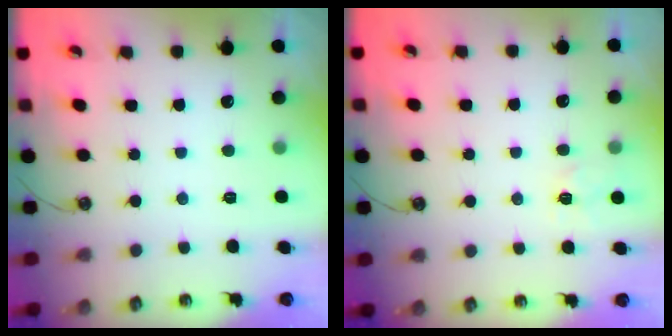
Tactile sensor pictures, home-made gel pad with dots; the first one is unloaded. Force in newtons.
{"total": 3.5, "press": 3.4, "slide": 0.5}